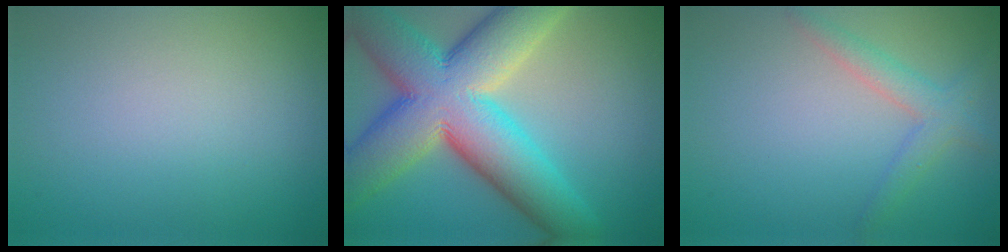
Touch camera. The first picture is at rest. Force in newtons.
{"total": 15.1, "press": 15.1, "slide": 1.0}
{"total": 2.4, "press": 2.4, "slide": 0.2}